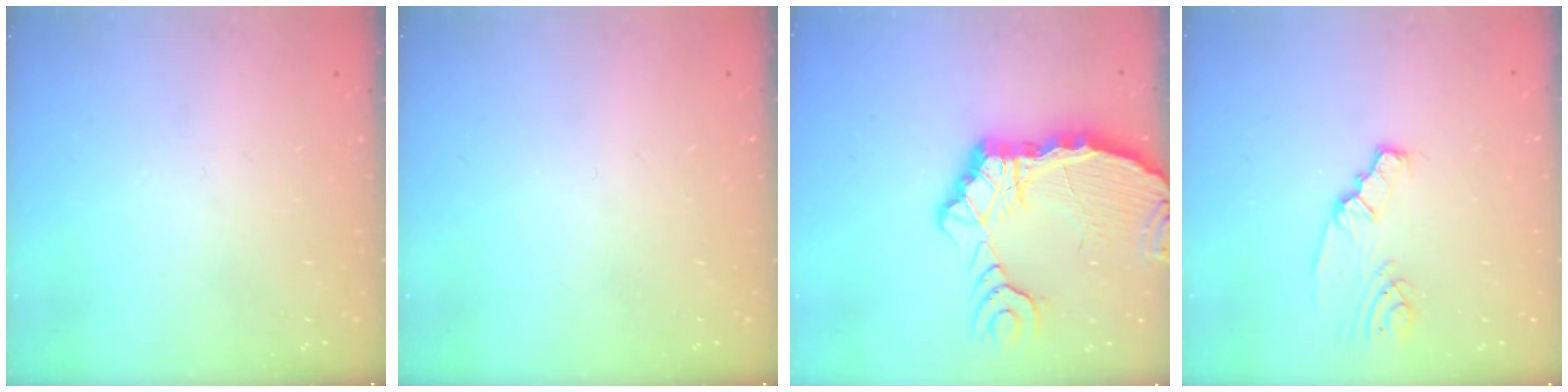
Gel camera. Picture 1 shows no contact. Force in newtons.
{"total": 0.0}
{"total": 12.8, "press": 12.7, "slide": 1.6}
{"total": 2.2, "press": 2.1, "slide": 0.5}